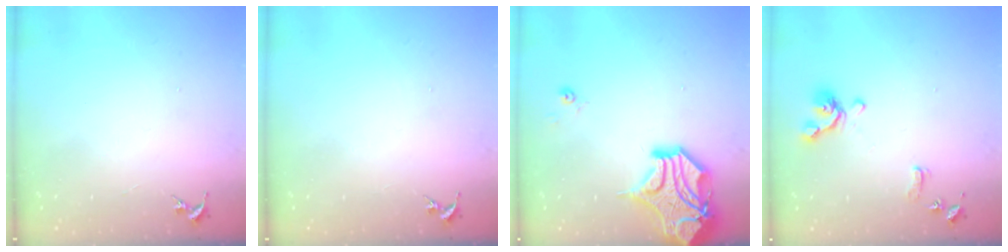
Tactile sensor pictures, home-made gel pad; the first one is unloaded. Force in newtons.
{"total": 0.0}
{"total": 16.9, "press": 16.8, "slide": 2.5}
{"total": 11.3, "press": 11.2, "slide": 1.3}